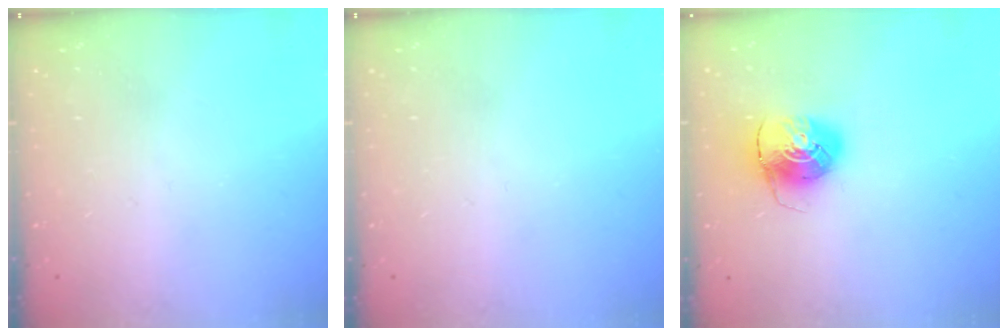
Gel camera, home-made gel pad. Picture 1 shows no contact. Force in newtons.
{"total": 0.0}
{"total": 10.3, "press": 10.3, "slide": 0.4}